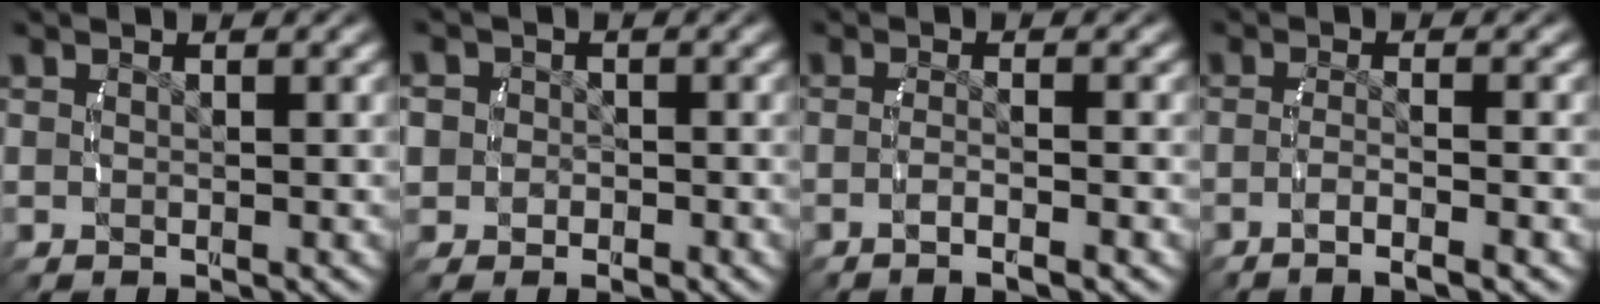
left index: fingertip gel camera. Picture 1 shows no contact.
{"total": 3.6, "force": [-0.7, 3.3, 1.2], "torque": [-0.034, -0.006, -0.017]}
{"total": 2.3, "force": [-1.7, -0.3, 1.5], "torque": [-0.032, -0.003, -0.030]}
{"total": 3.0, "force": [-2.2, -0.2, 2.1], "torque": [-0.042, -0.007, -0.034]}